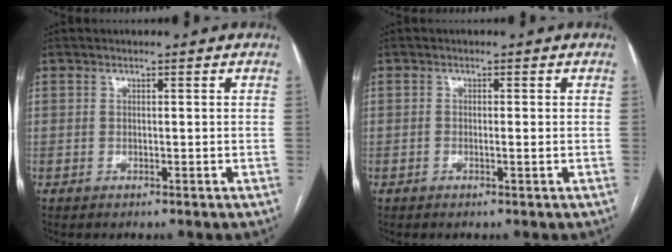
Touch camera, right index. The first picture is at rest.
{"total": 0.8, "force": [-0.2, 0.0, 0.8], "torque": [-0.016, -0.001, -0.003]}